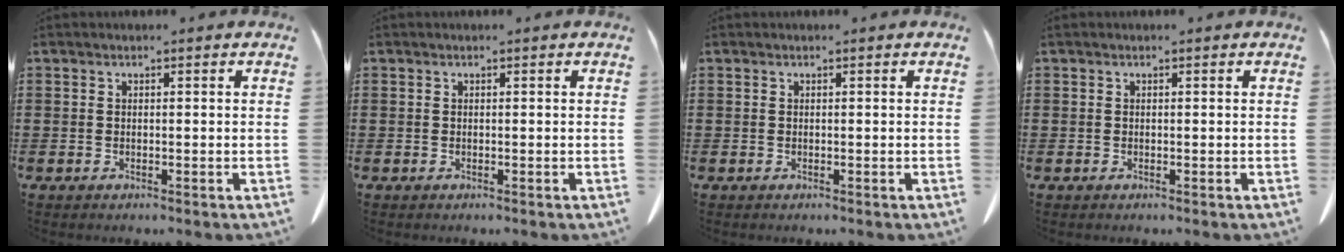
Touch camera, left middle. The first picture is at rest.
{"total": 0.0}
{"total": 0.0}
{"total": 0.0}